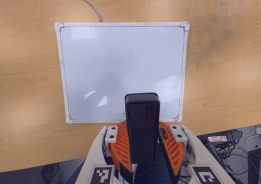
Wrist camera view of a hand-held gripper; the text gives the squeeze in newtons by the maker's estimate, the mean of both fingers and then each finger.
{"total": 7.3, "left": 8.0, "right": 6.5}